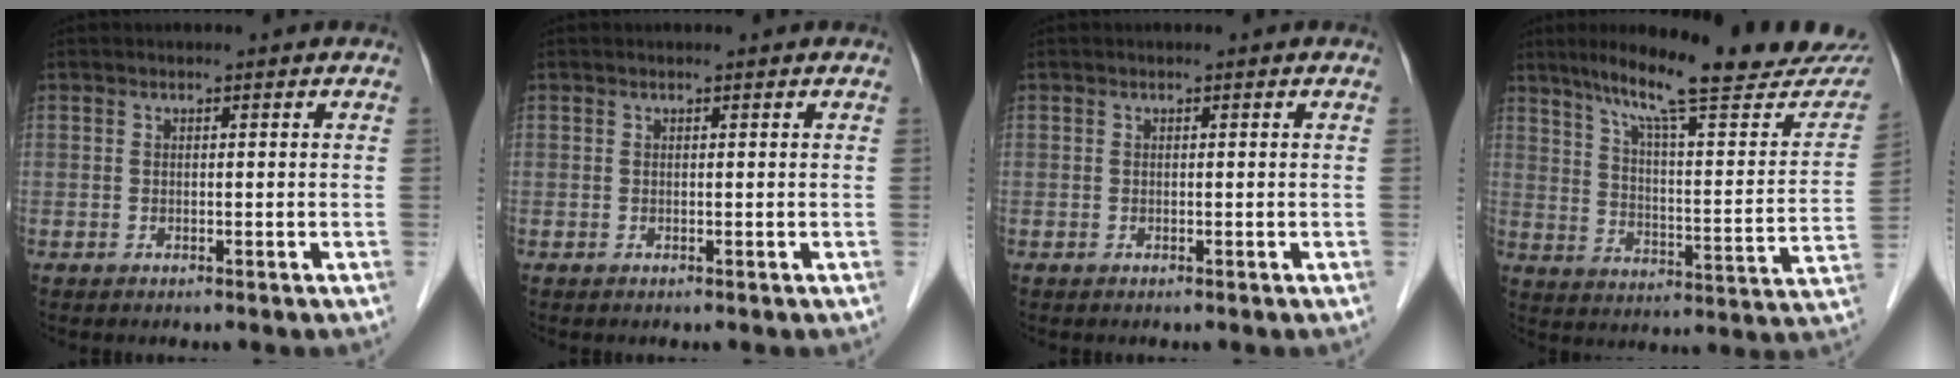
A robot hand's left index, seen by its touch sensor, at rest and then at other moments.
{"total": 0.0}
{"total": 0.0}
{"total": 24.1, "force": [20.0, 2.1, 13.2], "torque": [-0.194, -0.033, 0.274]}